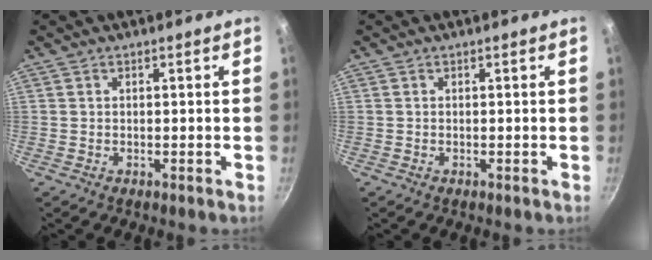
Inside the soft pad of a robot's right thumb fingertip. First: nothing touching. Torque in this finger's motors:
{"motor_torque": [-0.11, -0.04, 0.27, -0.18, 0.05]}